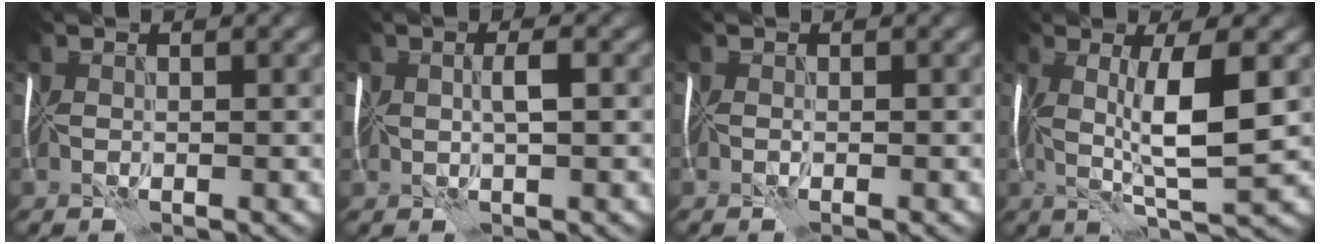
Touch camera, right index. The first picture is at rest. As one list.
[{"total": 2.0, "force": [0.3, 0.6, 1.8], "torque": [-0.035, 0.004, 0.007]}, {"total": 0.5, "force": [-0.3, 0.0, 0.4], "torque": [-0.005, -0.006, -0.002]}, {"total": 7.1, "force": [0.7, 1.2, 7.0], "torque": [-0.128, 0.001, 0.016]}]